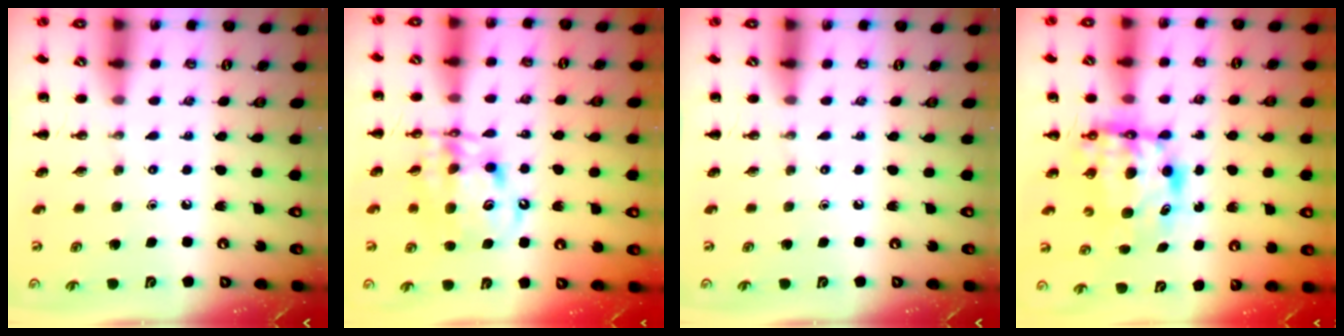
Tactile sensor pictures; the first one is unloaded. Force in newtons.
{"total": 10.5, "press": 10.0, "slide": 3.0}
{"total": 0.0}
{"total": 7.1, "press": 7.0, "slide": 1.4}